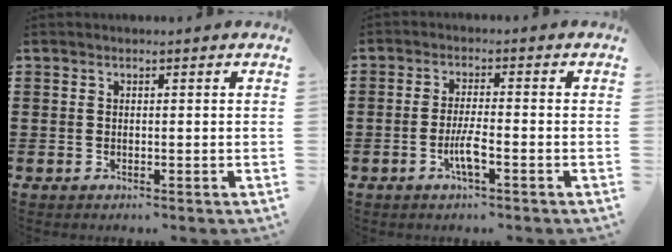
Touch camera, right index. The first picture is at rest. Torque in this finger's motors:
{"motor_torque": [1.78, 0.36, 0.53, 0.14]}